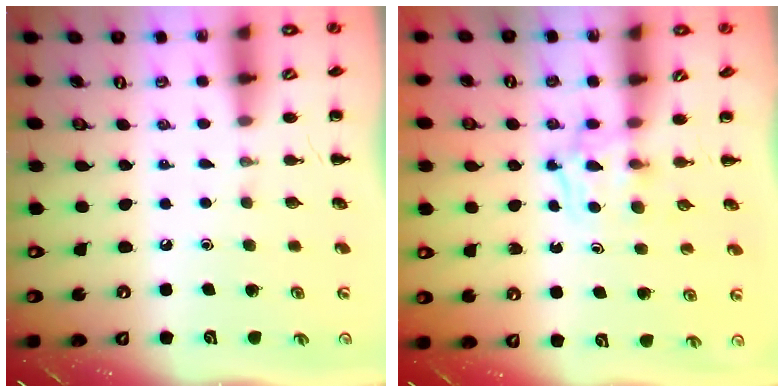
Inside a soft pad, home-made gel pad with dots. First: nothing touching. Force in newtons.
{"total": 3.4, "press": 3.2, "slide": 1.3}